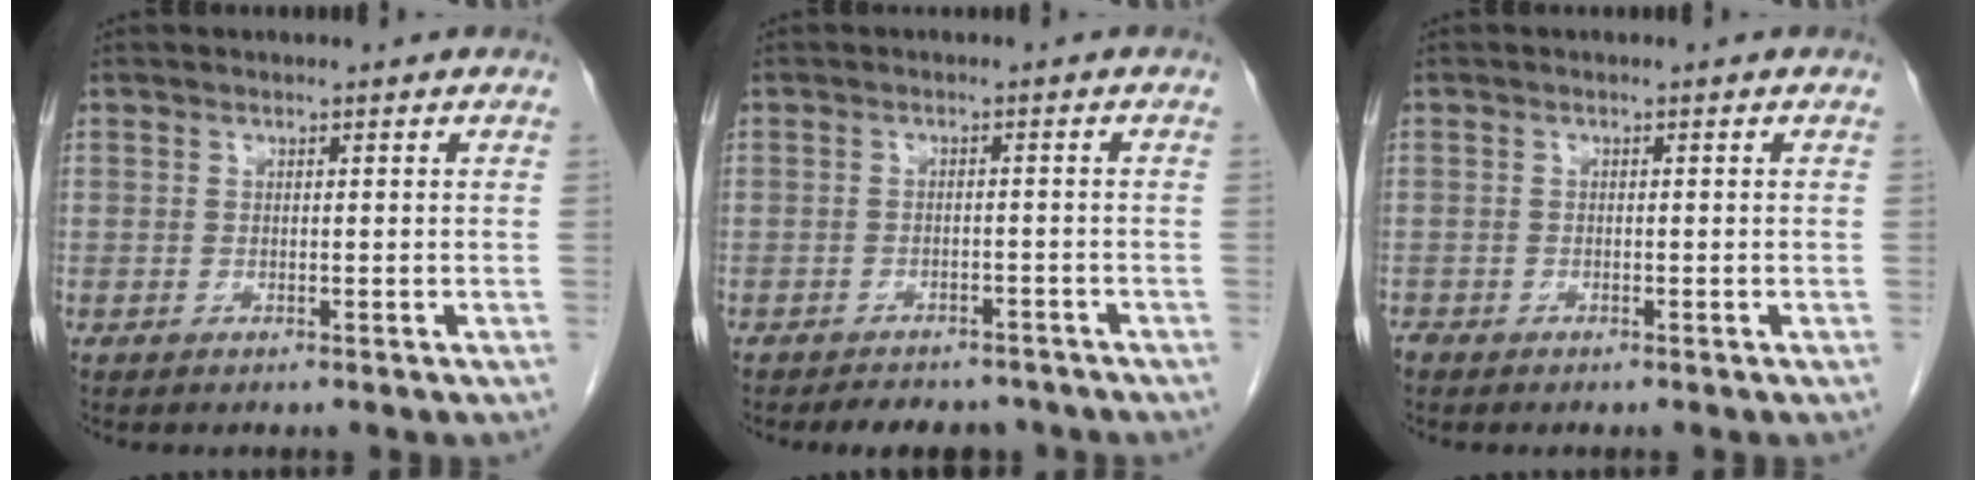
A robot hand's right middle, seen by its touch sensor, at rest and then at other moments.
{"total": 6.9, "force": [-6.1, 2.7, 1.6], "torque": [-0.017, 0.000, -0.072]}
{"total": 1.0, "force": [-0.8, 0.5, 0.1], "torque": [-0.009, -0.001, -0.016]}